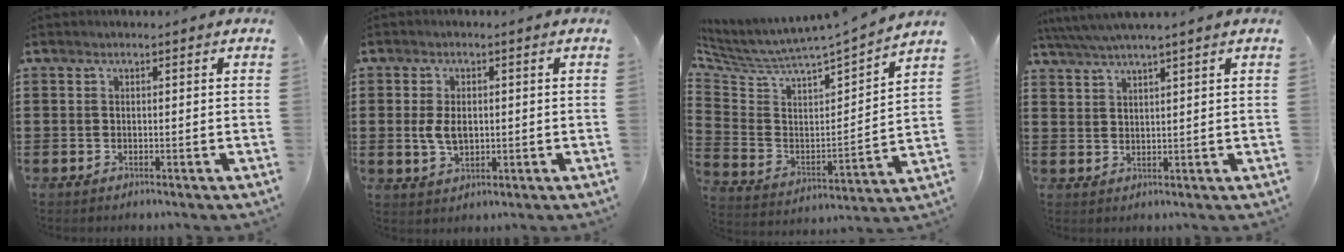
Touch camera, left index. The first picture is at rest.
{"total": 4.0, "force": [0.2, 2.5, 3.2], "torque": [-0.080, 0.003, -0.001]}
{"total": 3.5, "force": [3.3, 0.6, 0.8], "torque": [-0.041, -0.049, 0.048]}
{"total": 3.5, "force": [3.1, -0.5, 1.5], "torque": [-0.036, -0.006, 0.056]}